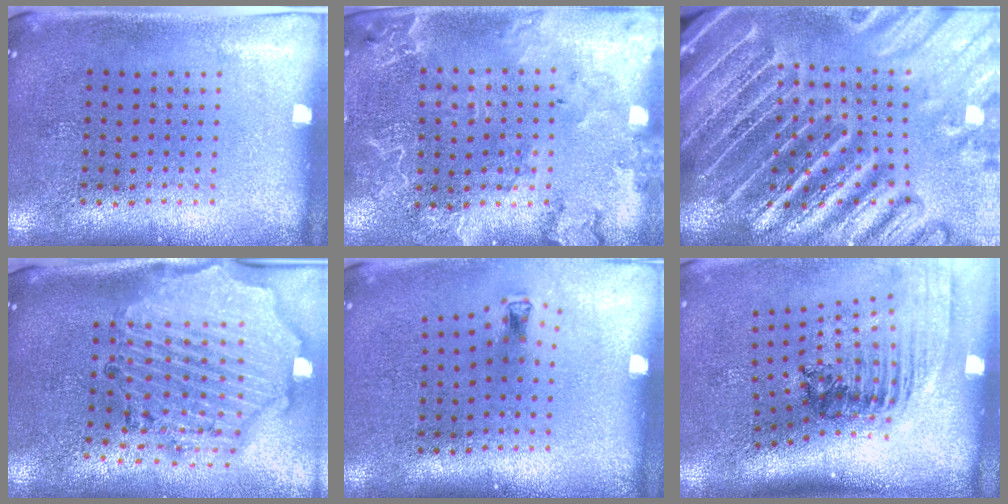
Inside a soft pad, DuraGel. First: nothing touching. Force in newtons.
{"total": 2.3, "press": 2.2, "slide": 0.4}
{"total": 5.7, "press": 4.9, "slide": 2.8}
{"total": 2.7, "press": 2.4, "slide": 1.1}
{"total": 0.7, "press": 0.3, "slide": 0.6}
{"total": 2.3, "press": 1.6, "slide": 1.6}